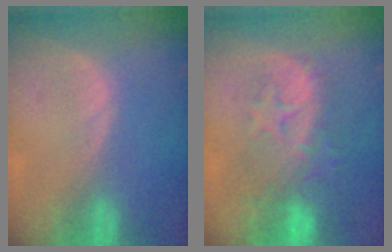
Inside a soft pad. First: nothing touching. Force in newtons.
{"total": 10.0, "press": 8.9, "slide": 4.6}